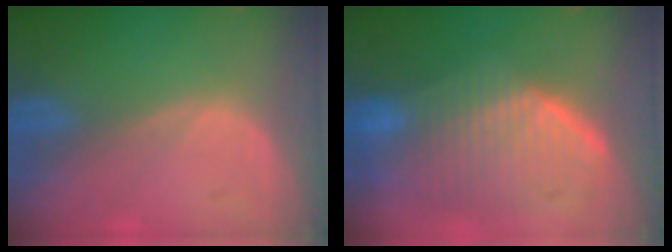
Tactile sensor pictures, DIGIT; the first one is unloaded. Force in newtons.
{"total": 10.2, "press": 9.0, "slide": 4.9}